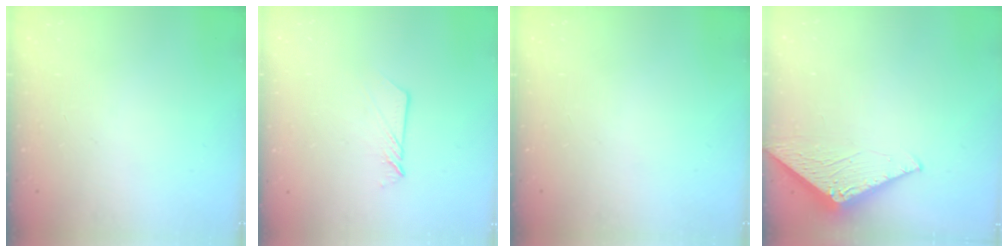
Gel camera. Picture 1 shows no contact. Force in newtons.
{"total": 4.5, "press": 4.5, "slide": 0.3}
{"total": 0.0}
{"total": 3.1, "press": 3.1, "slide": 0.2}